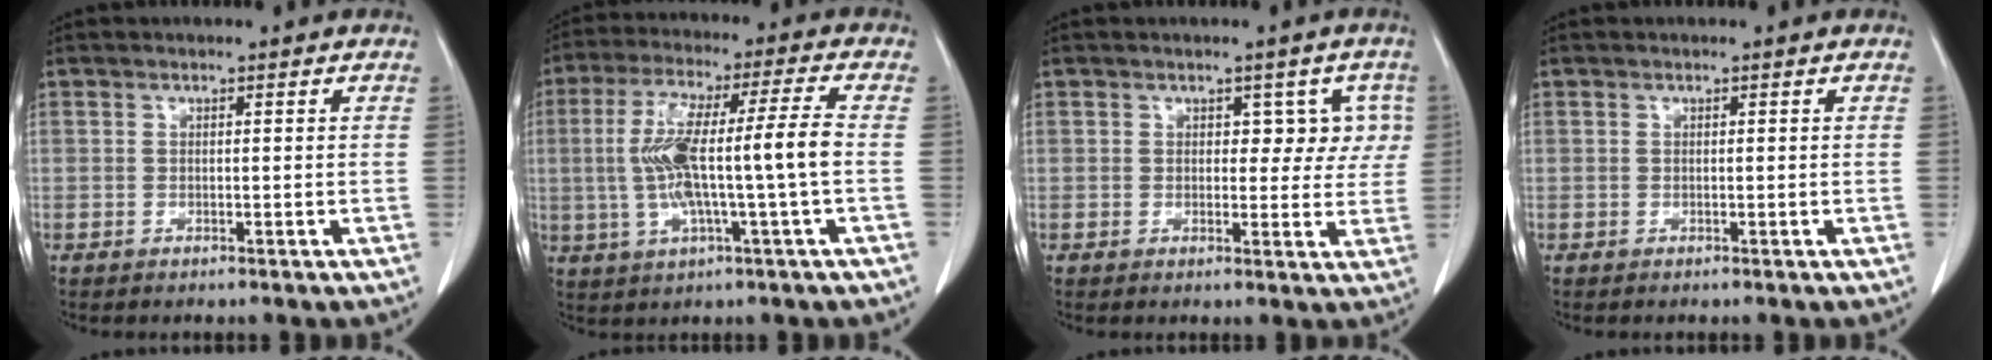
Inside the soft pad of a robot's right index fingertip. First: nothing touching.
{"total": 12.9, "force": [-0.8, 0.3, 12.9], "torque": [-0.255, 0.020, -0.015]}
{"total": 4.4, "force": [1.4, 2.9, 3.0], "torque": [-0.013, 0.014, 0.015]}
{"total": 0.0}